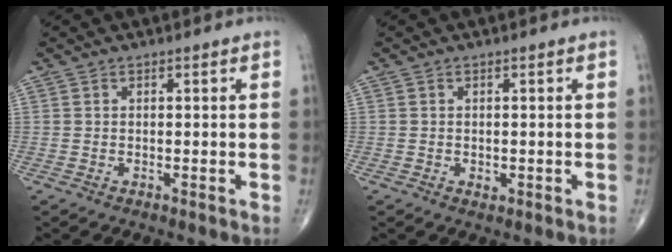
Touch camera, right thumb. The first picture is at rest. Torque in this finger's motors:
{"motor_torque": [-0.20, -0.04, 0.08, 0.26, -0.02]}